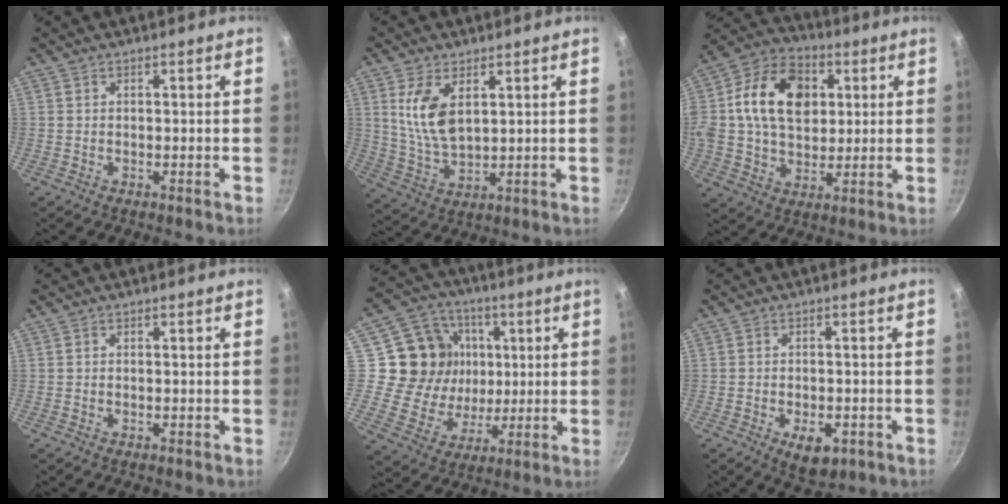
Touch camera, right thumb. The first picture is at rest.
{"total": 9.4, "force": [3.2, 4.8, 7.4], "torque": [-0.141, -0.024, 0.072]}
{"total": 19.0, "force": [3.8, 13.6, 12.7], "torque": [-0.197, 0.019, 0.053]}
{"total": 0.0}
{"total": 16.6, "force": [3.1, 14.9, 6.8], "torque": [-0.095, 0.004, 0.056]}
{"total": 6.6, "force": [-2.6, 3.6, 4.9], "torque": [-0.054, 0.007, -0.026]}